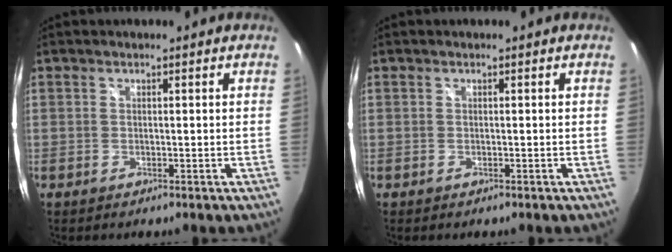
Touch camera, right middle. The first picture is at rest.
{"total": 0.0}